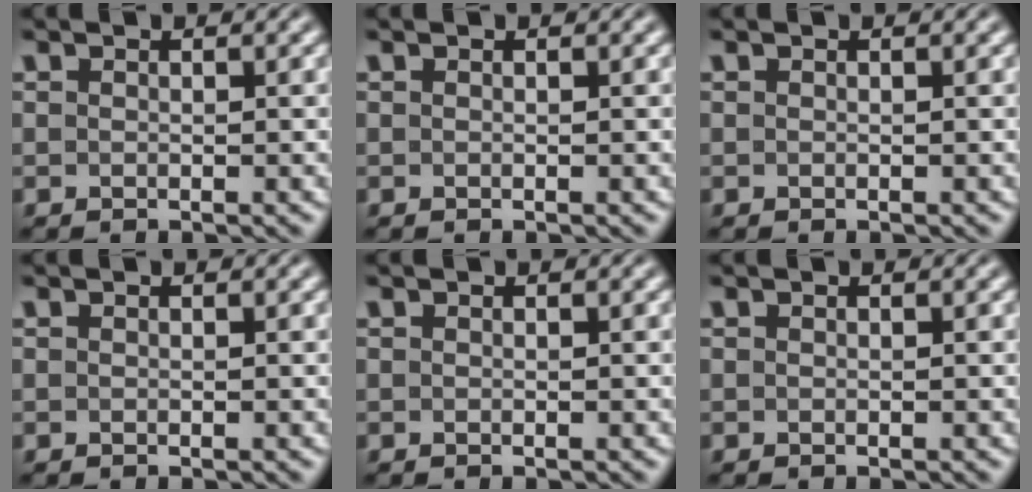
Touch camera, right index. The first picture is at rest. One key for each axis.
{"total": 0.0}
{"total": 0.0}
{"total": 0.0}
{"total": 0.0}
{"total": 0.0}